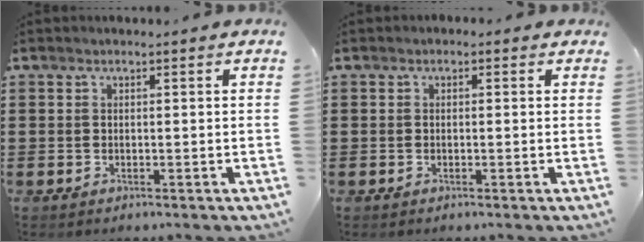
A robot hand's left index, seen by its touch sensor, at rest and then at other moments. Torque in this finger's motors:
{"motor_torque": [2.14, 0.00, 0.33, 0.05]}